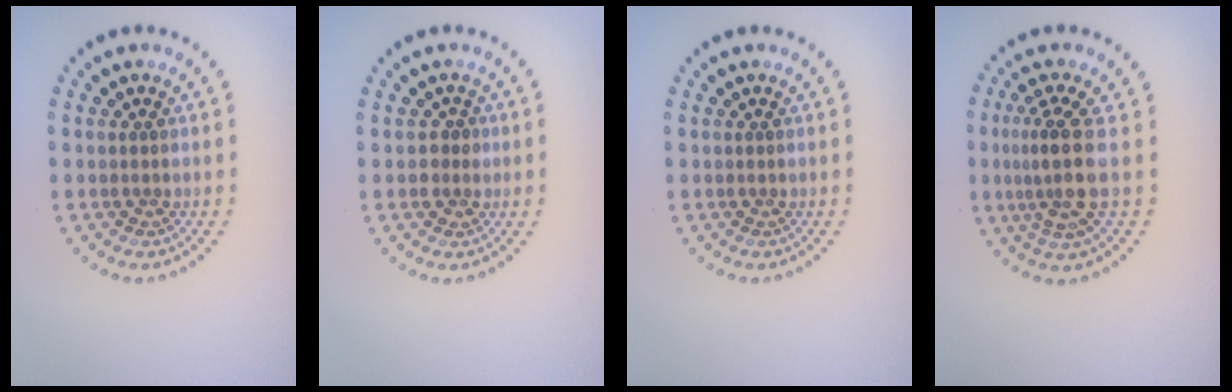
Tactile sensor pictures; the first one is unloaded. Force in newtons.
{"total": 1.4, "press": 1.3, "slide": 0.6}
{"total": 0.0}
{"total": 3.7, "press": 2.9, "slide": 2.3}